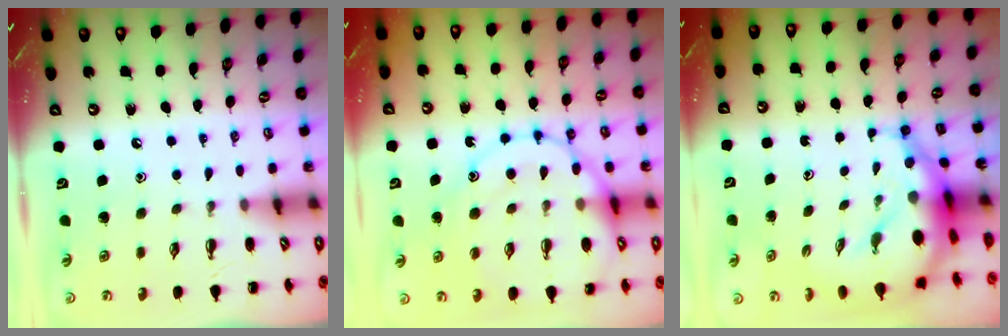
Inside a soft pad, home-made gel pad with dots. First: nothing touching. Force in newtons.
{"total": 19.6, "press": 19.5, "slide": 2.3}
{"total": 10.3, "press": 10.0, "slide": 2.7}